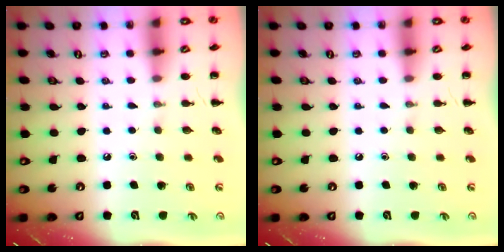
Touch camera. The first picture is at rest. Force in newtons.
{"total": 0.0}